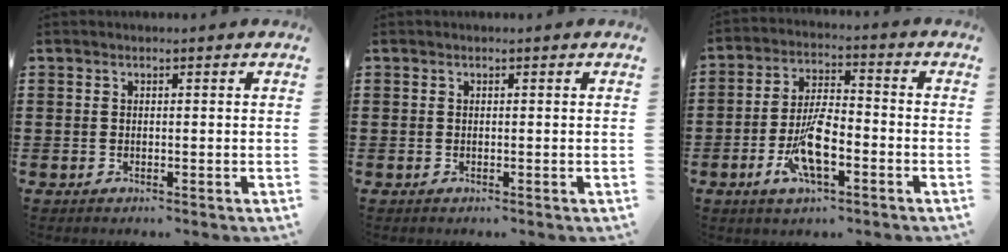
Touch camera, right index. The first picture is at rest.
{"total": 0.0}
{"total": 9.0, "force": [-3.5, 3.2, 7.6], "torque": [-0.161, -0.005, -0.065]}